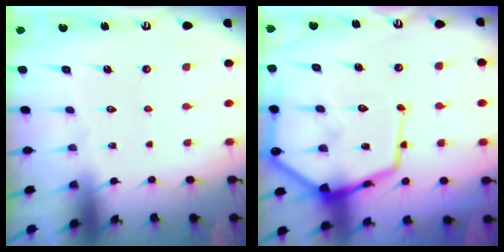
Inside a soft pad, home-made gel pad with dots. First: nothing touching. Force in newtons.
{"total": 18.6, "press": 18.4, "slide": 2.0}